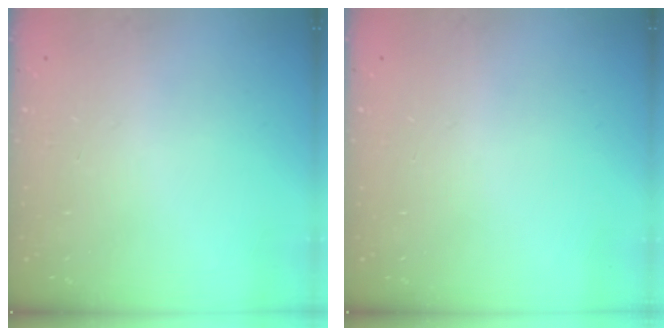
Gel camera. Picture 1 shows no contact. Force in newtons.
{"total": 0.0}